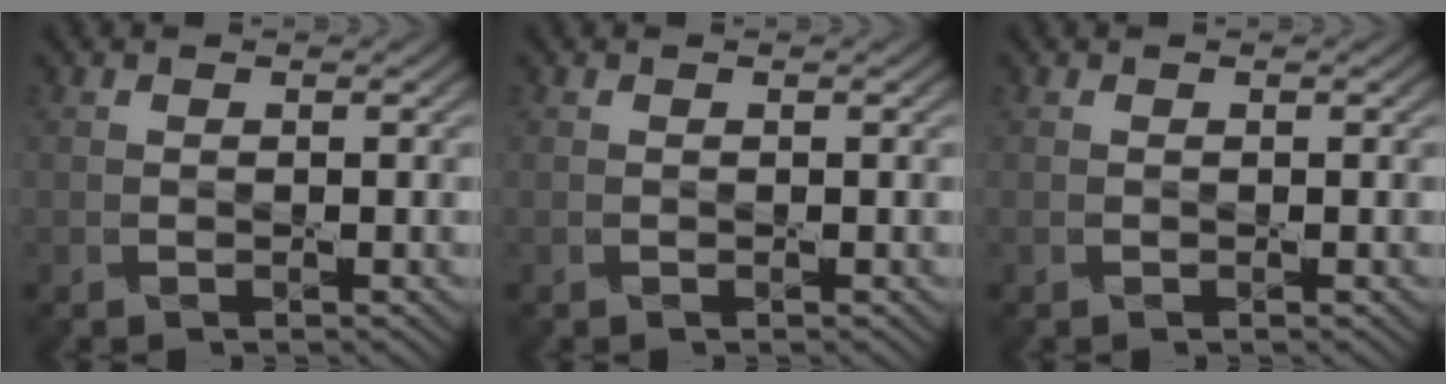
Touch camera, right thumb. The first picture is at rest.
{"total": 0.0}
{"total": 0.0}